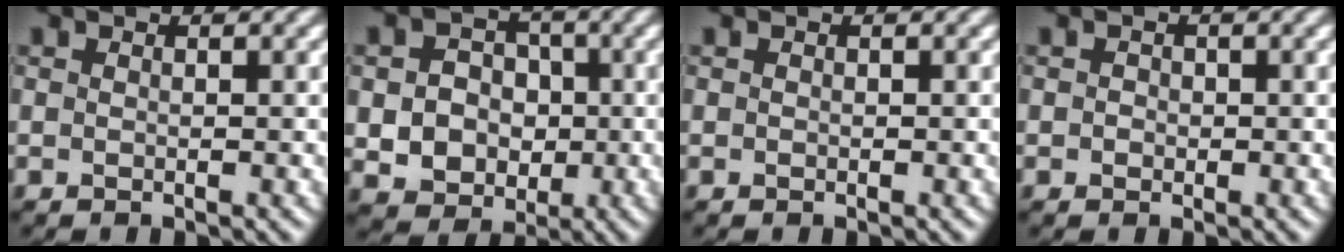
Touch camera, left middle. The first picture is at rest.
{"total": 5.6, "force": [-0.9, 5.0, 2.5], "torque": [-0.041, 0.003, -0.022]}
{"total": 0.0}
{"total": 0.6, "force": [-0.1, 0.6, 0.1], "torque": [0.005, -0.001, -0.004]}